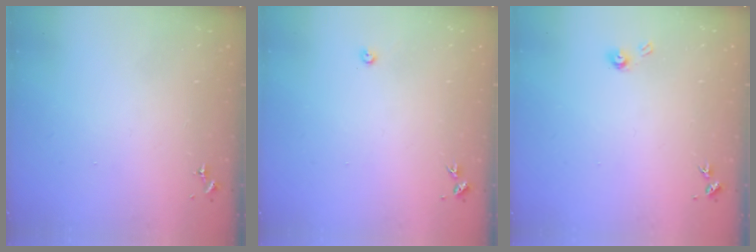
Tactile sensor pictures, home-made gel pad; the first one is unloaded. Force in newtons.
{"total": 2.2, "press": 2.2, "slide": 0.3}
{"total": 4.0, "press": 4.0, "slide": 0.4}